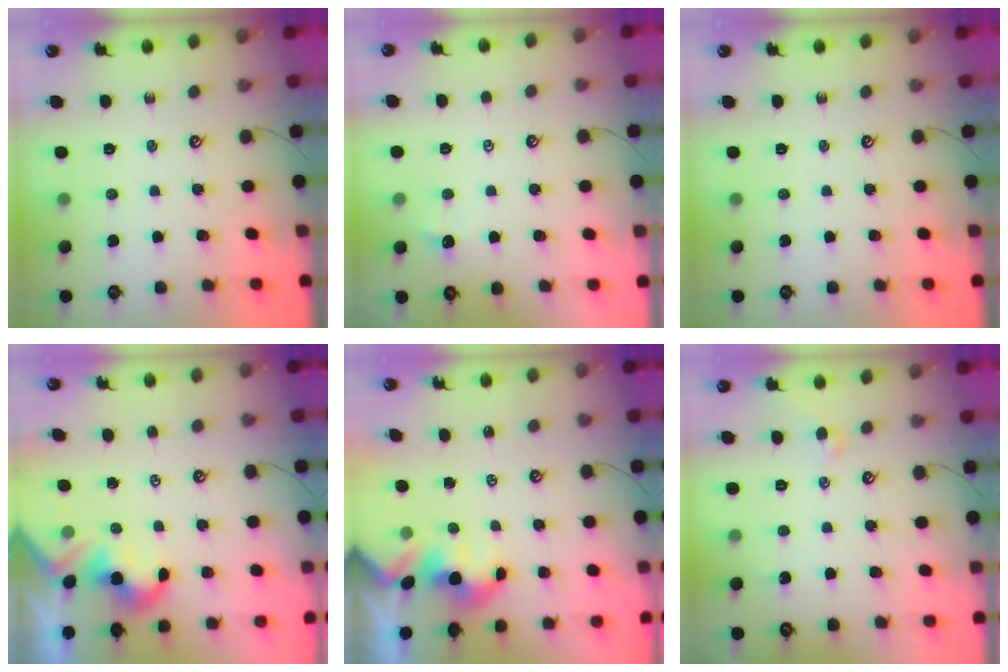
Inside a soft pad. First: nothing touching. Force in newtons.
{"total": 1.1, "press": 1.0, "slide": 0.4}
{"total": 0.0}
{"total": 2.1, "press": 2.0, "slide": 0.5}
{"total": 1.6, "press": 1.6, "slide": 0.2}
{"total": 0.5, "press": 0.0, "slide": 0.5}